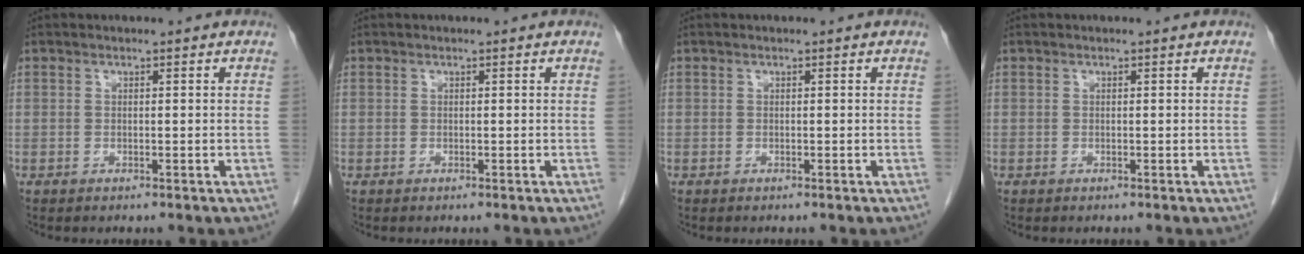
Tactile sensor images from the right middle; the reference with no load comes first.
{"total": 0.0}
{"total": 0.0}
{"total": 0.0}